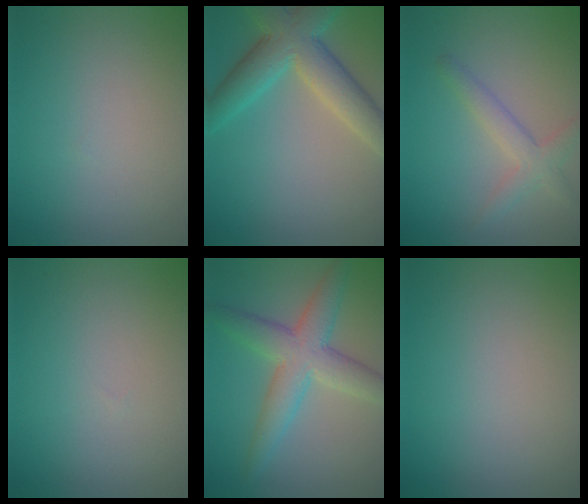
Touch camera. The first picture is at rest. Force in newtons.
{"total": 6.8, "press": 6.8, "slide": 0.3}
{"total": 2.7, "press": 2.7, "slide": 0.1}
{"total": 0.0}
{"total": 5.9, "press": 5.9, "slide": 0.1}
{"total": 0.0}